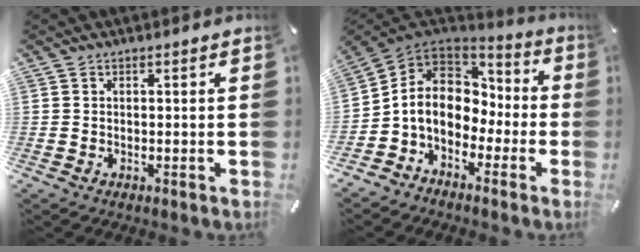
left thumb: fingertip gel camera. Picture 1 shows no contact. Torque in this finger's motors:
{"motor_torque": [0.71, 1.87, 1.18, -0.13, 0.24]}